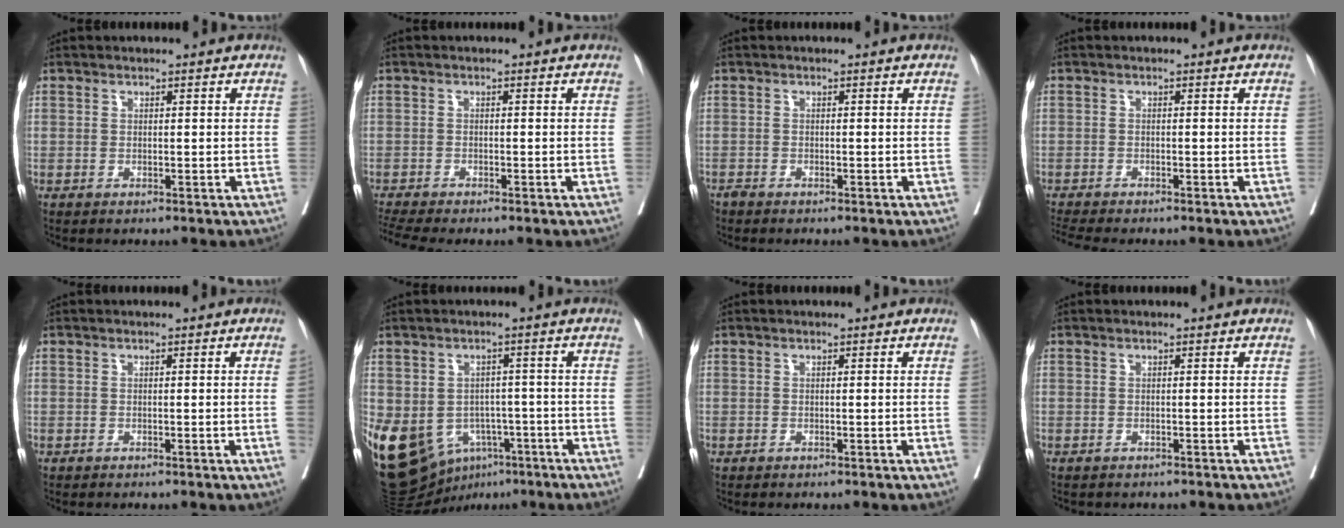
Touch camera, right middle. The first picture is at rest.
{"total": 4.0, "force": [-3.6, -0.4, 1.7], "torque": [-0.033, -0.010, -0.065]}
{"total": 0.7, "force": [-0.7, 0.0, 0.1], "torque": [-0.007, -0.002, -0.017]}
{"total": 3.9, "force": [-3.6, -0.3, 1.5], "torque": [-0.025, -0.010, -0.061]}
{"total": 1.1, "force": [-0.3, -0.3, 1.0], "torque": [-0.010, 0.001, -0.005]}
{"total": 14.9, "force": [-6.7, 10.9, 7.5], "torque": [-0.155, 0.013, -0.092]}
{"total": 0.0}
{"total": 1.7, "force": [-1.5, 0.7, 0.4], "torque": [-0.013, -0.002, -0.019]}